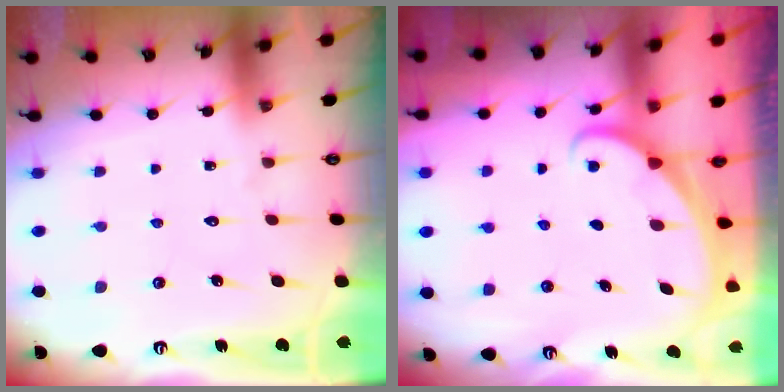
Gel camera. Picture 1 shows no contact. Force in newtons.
{"total": 1.2, "press": 1.2, "slide": 0.0}